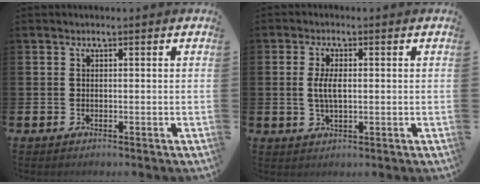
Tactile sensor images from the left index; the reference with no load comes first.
{"total": 3.8, "force": [0.3, 1.6, 3.4], "torque": [-0.064, 0.006, 0.003]}